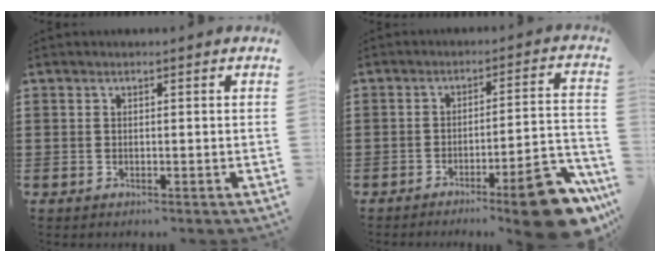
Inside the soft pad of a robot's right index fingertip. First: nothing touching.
{"total": 11.1, "force": [-7.9, 1.3, 7.7], "torque": [-0.108, 0.024, -0.140]}